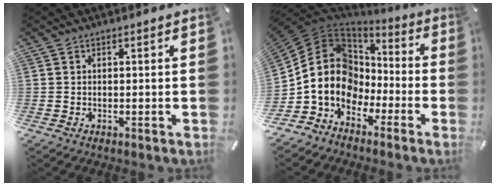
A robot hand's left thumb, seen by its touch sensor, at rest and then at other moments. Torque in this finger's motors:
{"motor_torque": [1.07, 3.94, 0.95, -0.22, 0.68]}